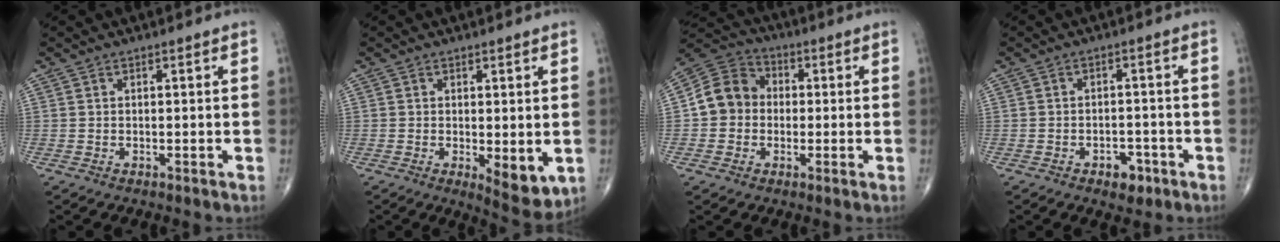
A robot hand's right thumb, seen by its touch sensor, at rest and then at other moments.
{"total": 6.5, "force": [-1.0, 2.7, 5.9], "torque": [-0.075, -0.020, -0.008]}
{"total": 9.5, "force": [-0.2, 8.4, 4.5], "torque": [-0.063, 0.030, -0.020]}
{"total": 4.2, "force": [-2.3, 2.6, 2.4], "torque": [-0.016, 0.013, -0.030]}